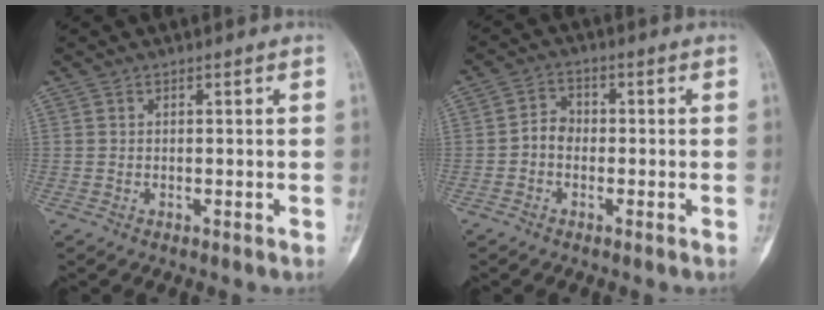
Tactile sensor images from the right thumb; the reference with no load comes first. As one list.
[{"total": 3.4, "force": [-0.9, 2.7, 1.9], "torque": [-0.021, 0.015, -0.026]}]